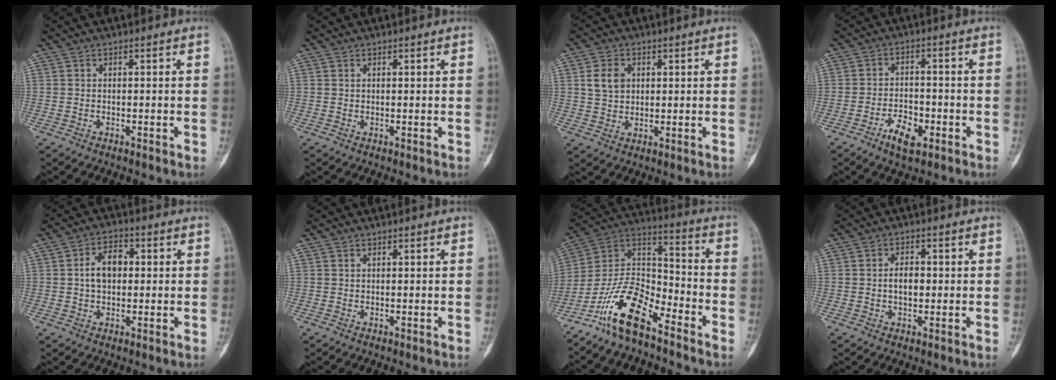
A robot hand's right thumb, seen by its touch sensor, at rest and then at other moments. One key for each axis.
{"total": 0.0}
{"total": 5.2, "fx": 1.5, "fy": 4.0, "fz": 2.9, "tx": -0.034, "ty": 0.000, "tz": 0.027}
{"total": 6.3, "fx": -3.2, "fy": 3.2, "fz": 4.3, "tx": -0.061, "ty": 0.020, "tz": -0.055}
{"total": 6.5, "fx": 0.6, "fy": 4.4, "fz": 4.8, "tx": -0.065, "ty": 0.018, "tz": 0.005}
{"total": 0.0}
{"total": 14.5, "fx": -10.0, "fy": 5.5, "fz": 9.0, "tx": -0.154, "ty": 0.086, "tz": -0.195}
{"total": 3.9, "fx": 0.0, "fy": 2.5, "fz": 2.9, "tx": -0.037, "ty": 0.008, "tz": -0.003}